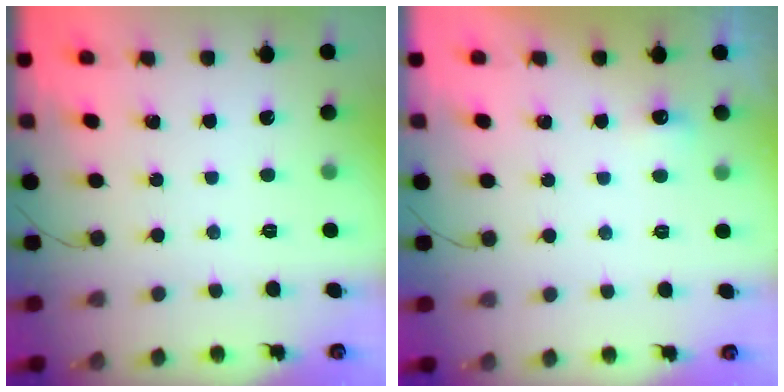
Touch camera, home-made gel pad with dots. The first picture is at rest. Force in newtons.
{"total": 3.7, "press": 3.6, "slide": 1.1}